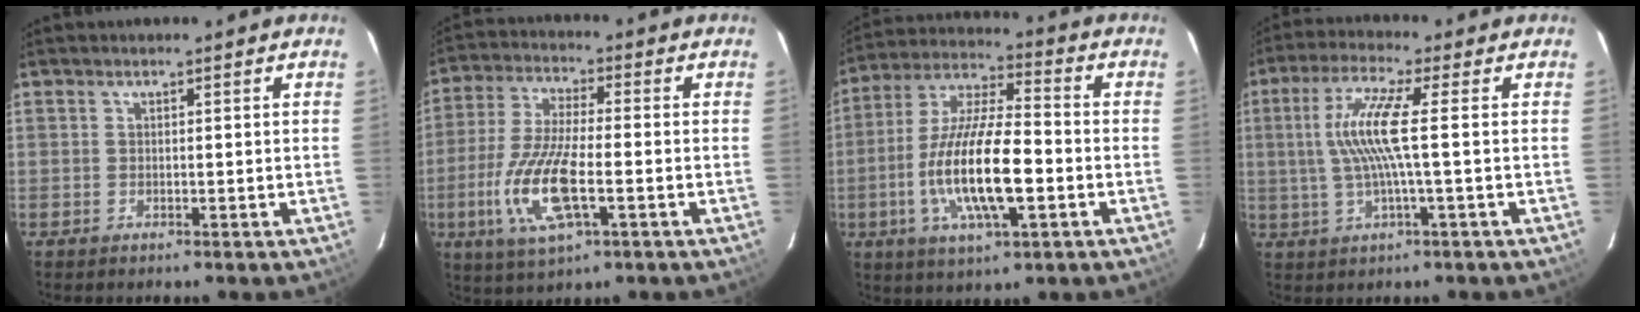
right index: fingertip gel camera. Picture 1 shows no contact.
{"total": 13.6, "force": [-3.9, 4.1, 12.4], "torque": [-0.265, -0.012, -0.075]}
{"total": 16.4, "force": [-4.2, 4.5, 15.2], "torque": [-0.305, -0.007, -0.080]}
{"total": 9.4, "force": [1.0, 0.0, 9.4], "torque": [-0.186, 0.000, 0.022]}